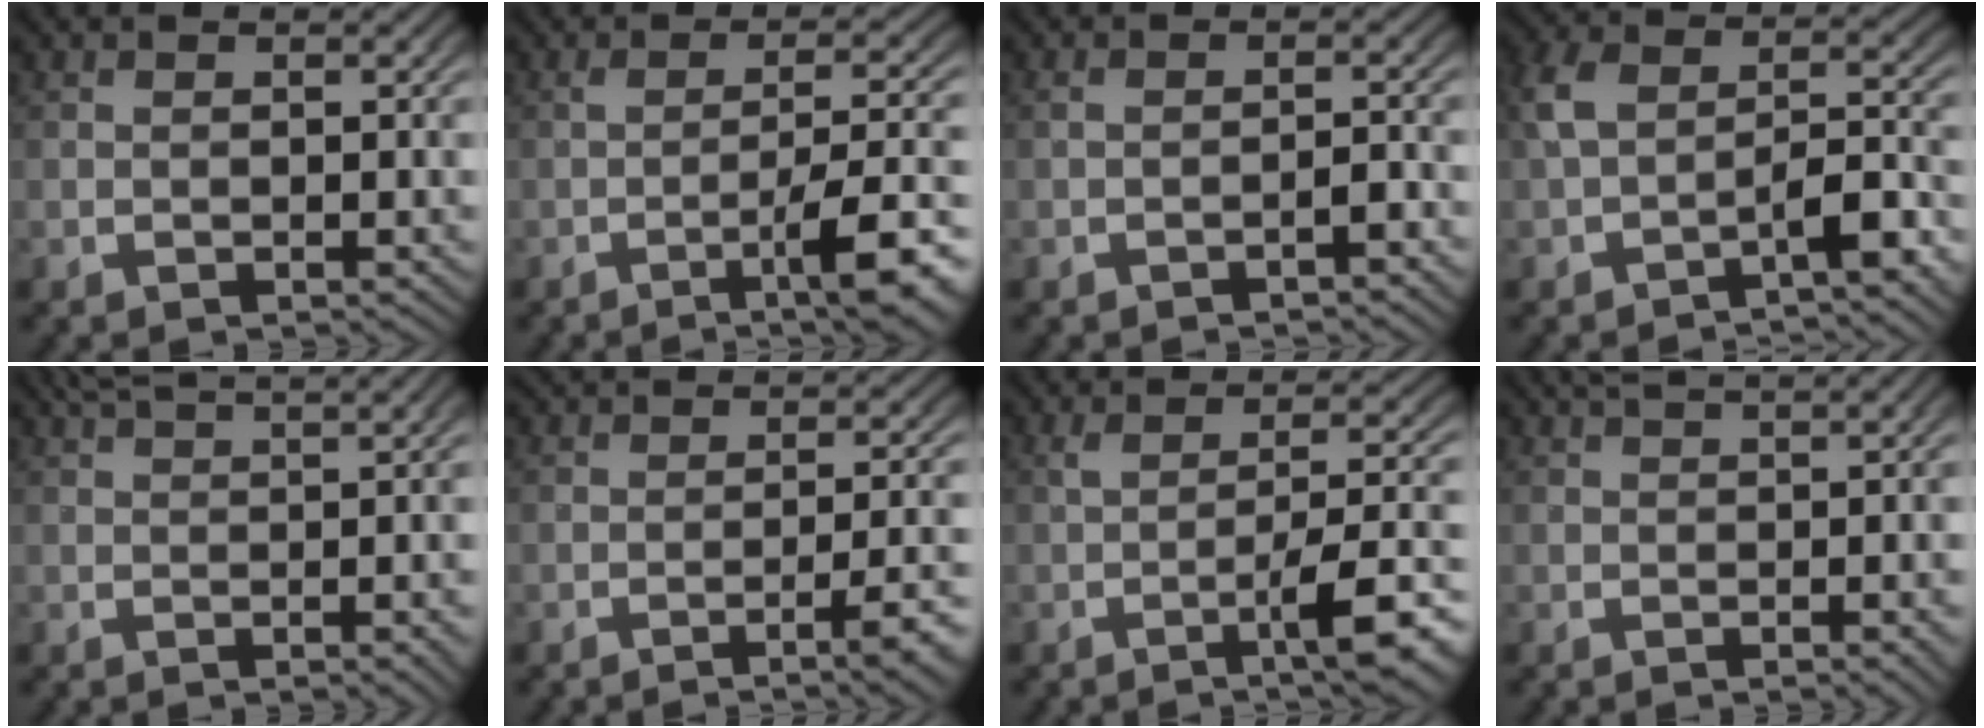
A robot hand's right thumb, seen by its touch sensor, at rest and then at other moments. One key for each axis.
{"total": 6.6, "fx": -2.3, "fy": 2.0, "fz": 5.8, "tx": -0.085, "ty": -0.003, "tz": -0.033}
{"total": 1.4, "fx": -1.2, "fy": 0.3, "fz": 0.8, "tx": -0.015, "ty": -0.002, "tz": -0.015}
{"total": 5.3, "fx": -1.9, "fy": 2.8, "fz": 4.1, "tx": -0.087, "ty": -0.008, "tz": -0.018}
{"total": 3.6, "fx": 2.7, "fy": 0.4, "fz": 2.4, "tx": -0.030, "ty": 0.004, "tz": 0.045}
{"total": 3.7, "fx": -1.4, "fy": 0.7, "fz": 3.3, "tx": -0.046, "ty": 0.009, "tz": -0.026}
{"total": 6.1, "fx": -1.7, "fy": 1.8, "fz": 5.6, "tx": -0.081, "ty": 0.002, "tz": -0.022}
{"total": 2.5, "fx": 1.6, "fy": 0.1, "fz": 1.9, "tx": -0.023, "ty": 0.003, "tz": 0.026}